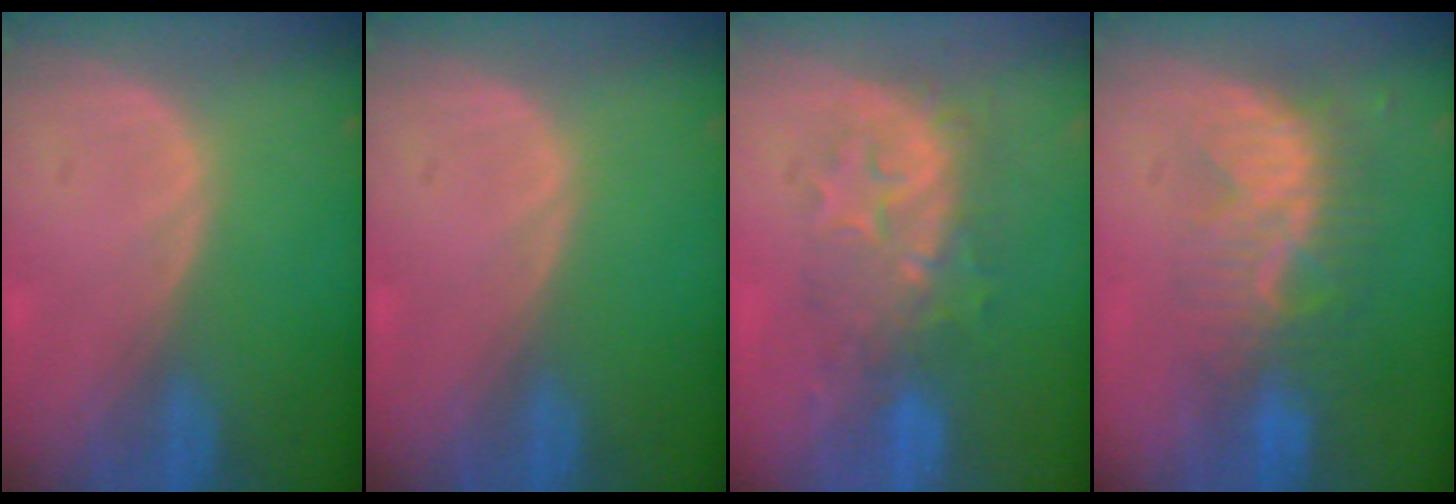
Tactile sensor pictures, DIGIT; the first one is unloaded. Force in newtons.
{"total": 0.0}
{"total": 8.3, "press": 7.9, "slide": 2.5}
{"total": 8.4, "press": 7.6, "slide": 3.5}